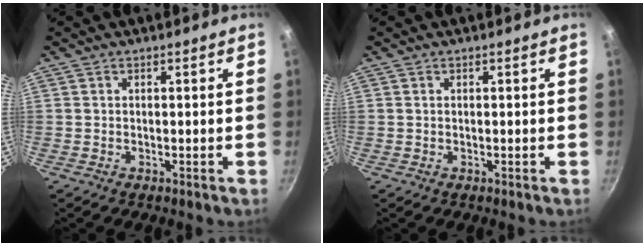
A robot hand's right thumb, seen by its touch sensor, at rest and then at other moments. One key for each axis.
{"total": 0.0}